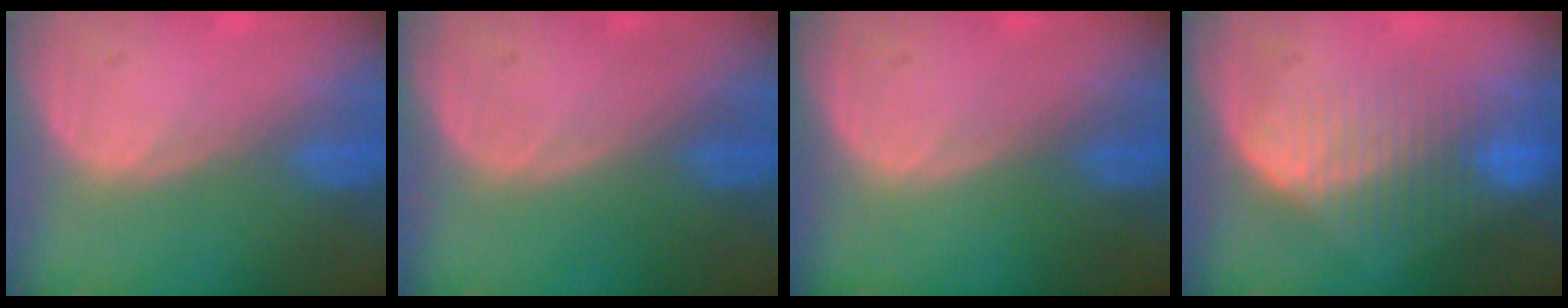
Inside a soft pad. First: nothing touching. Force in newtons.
{"total": 0.0}
{"total": 0.0}
{"total": 8.5, "press": 7.2, "slide": 4.5}